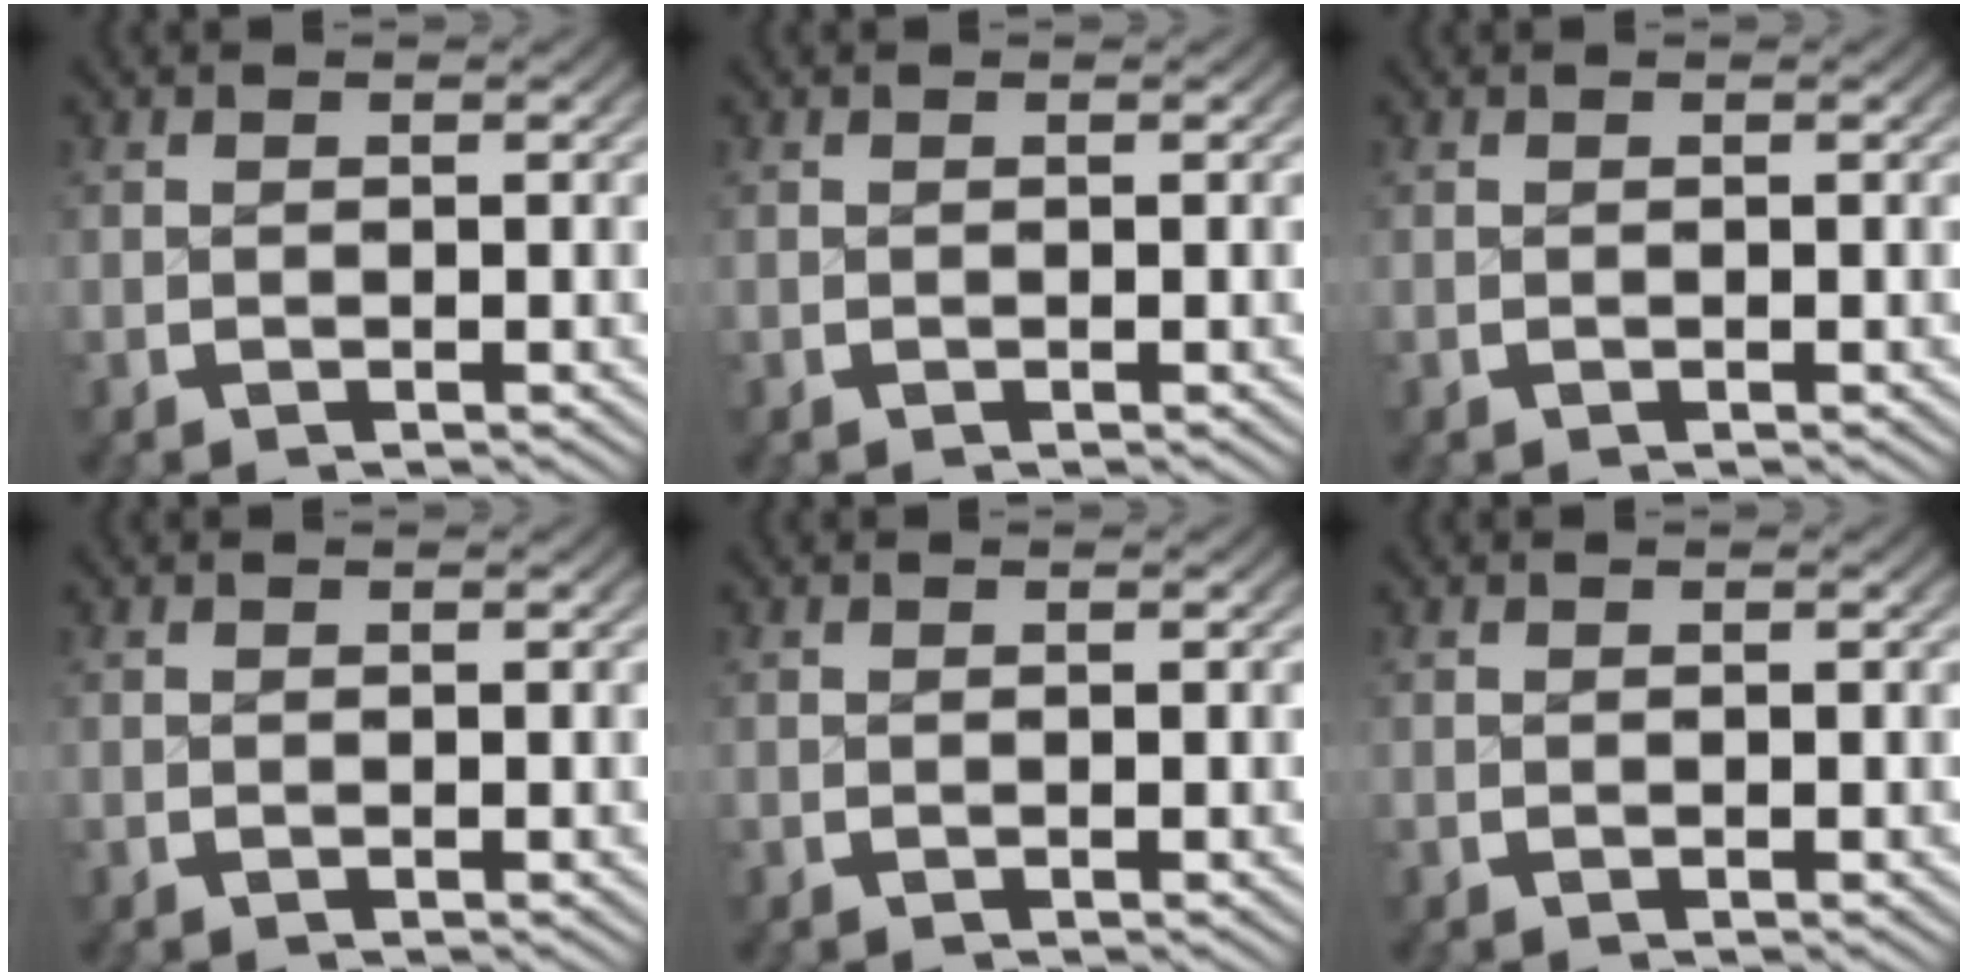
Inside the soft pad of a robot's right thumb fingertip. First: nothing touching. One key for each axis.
{"total": 0.0}
{"total": 0.0}
{"total": 0.0}
{"total": 0.0}
{"total": 0.0}